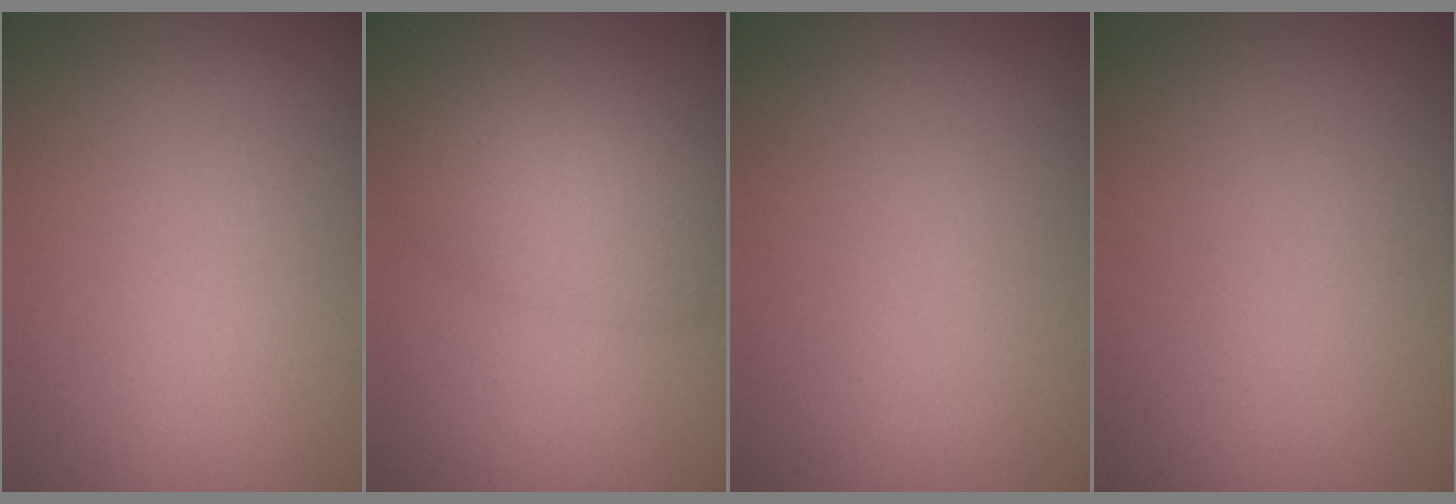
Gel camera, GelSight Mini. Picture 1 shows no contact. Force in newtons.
{"total": 3.8, "press": 3.8, "slide": 0.2}
{"total": 0.0}
{"total": 0.0}